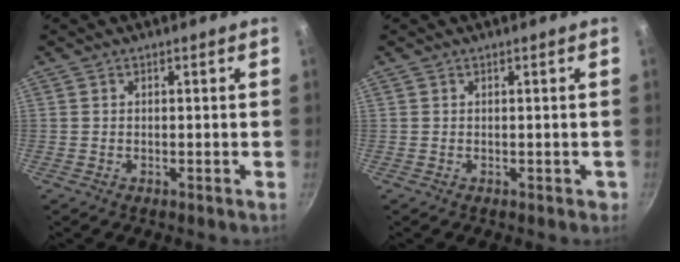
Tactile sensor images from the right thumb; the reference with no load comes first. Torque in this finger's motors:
{"motor_torque": [0.26, 0.08, -0.33, 0.18, -0.02]}